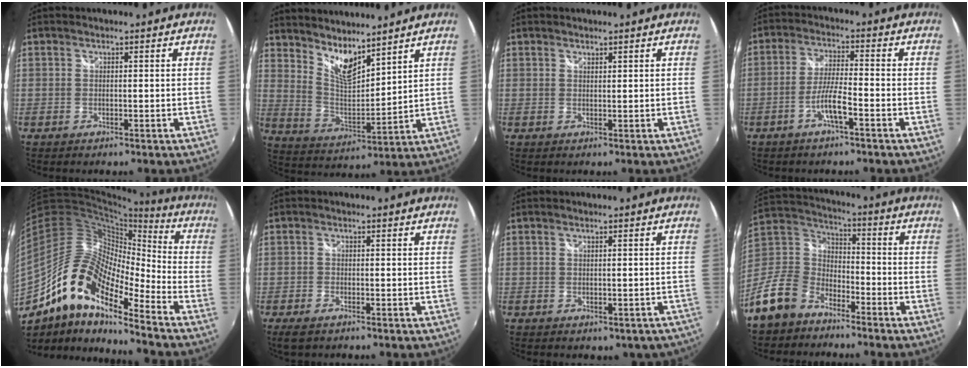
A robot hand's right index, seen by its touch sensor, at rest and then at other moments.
{"total": 8.8, "force": [7.3, 2.0, 4.5], "torque": [-0.077, -0.013, 0.141]}
{"total": 0.8, "force": [0.8, 0.1, 0.0], "torque": [0.000, 0.000, 0.015]}
{"total": 5.2, "force": [-2.8, 0.3, 4.3], "torque": [-0.090, 0.001, -0.052]}
{"total": 18.8, "force": [-11.2, 6.3, 13.8], "torque": [-0.236, -0.010, -0.230]}
{"total": 3.5, "force": [-2.5, 1.4, 2.0], "torque": [-0.048, -0.011, -0.045]}
{"total": 3.9, "force": [-2.7, 2.2, 1.7], "torque": [-0.029, -0.005, -0.022]}
{"total": 14.2, "force": [-9.4, 9.0, 5.7], "torque": [-0.152, 0.026, -0.175]}